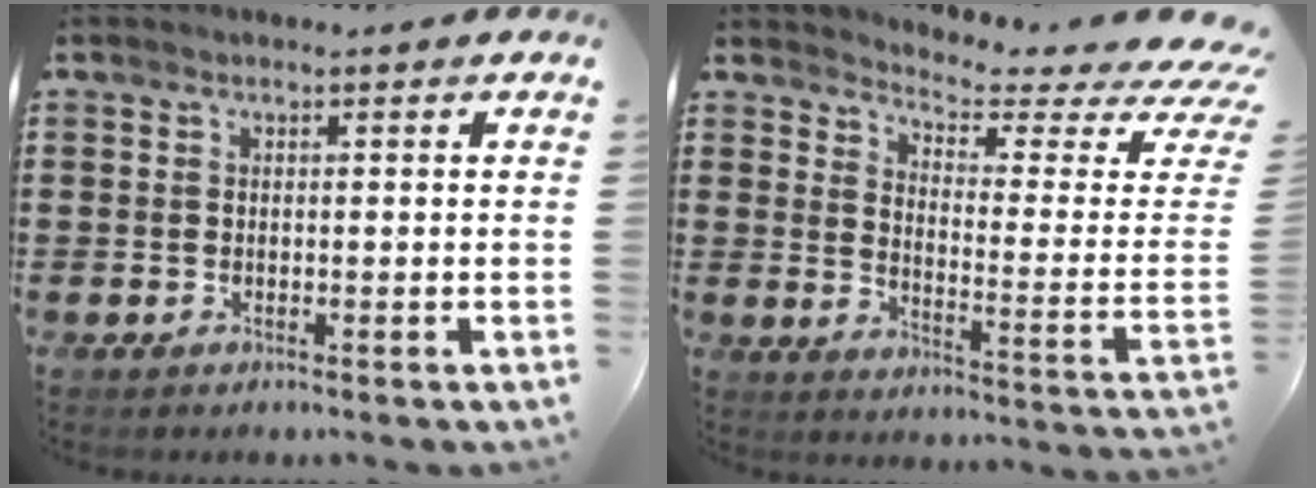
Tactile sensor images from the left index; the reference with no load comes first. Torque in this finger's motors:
{"motor_torque": [2.14, 0.00, 0.48, 0.00]}